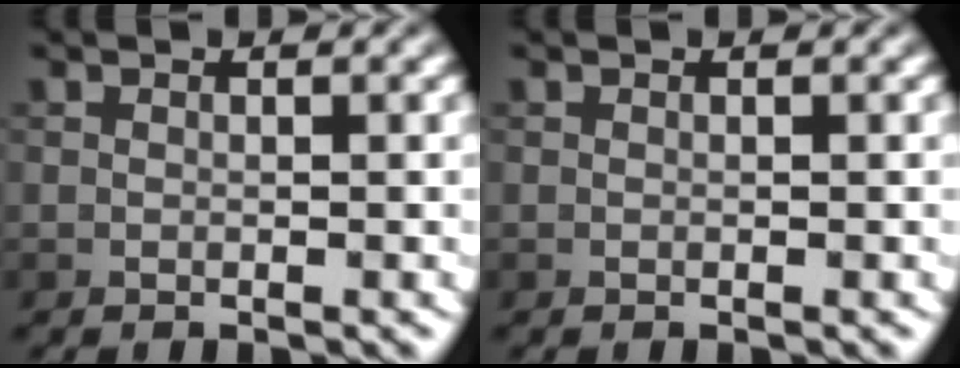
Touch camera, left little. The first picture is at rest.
{"total": 0.0}